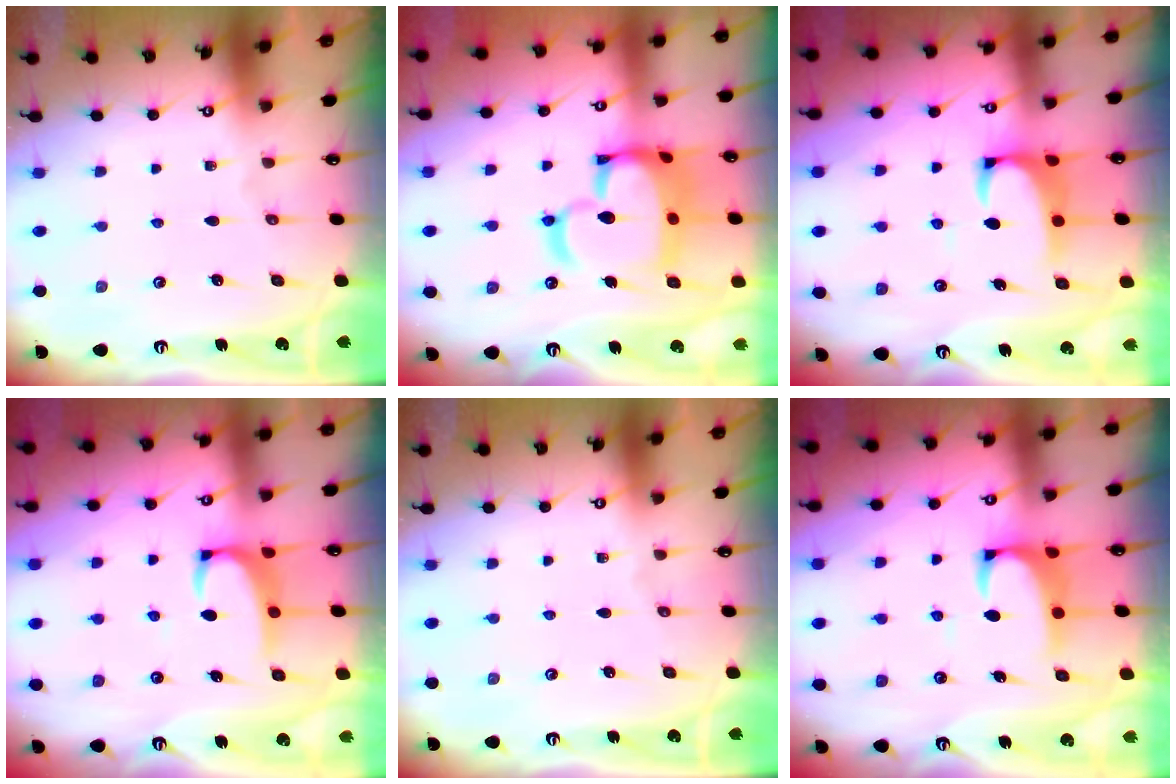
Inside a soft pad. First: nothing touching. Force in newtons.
{"total": 16.7, "press": 16.6, "slide": 1.7}
{"total": 2.5, "press": 2.3, "slide": 0.9}
{"total": 3.6, "press": 3.5, "slide": 0.7}
{"total": 0.0}
{"total": 2.4, "press": 2.2, "slide": 0.9}